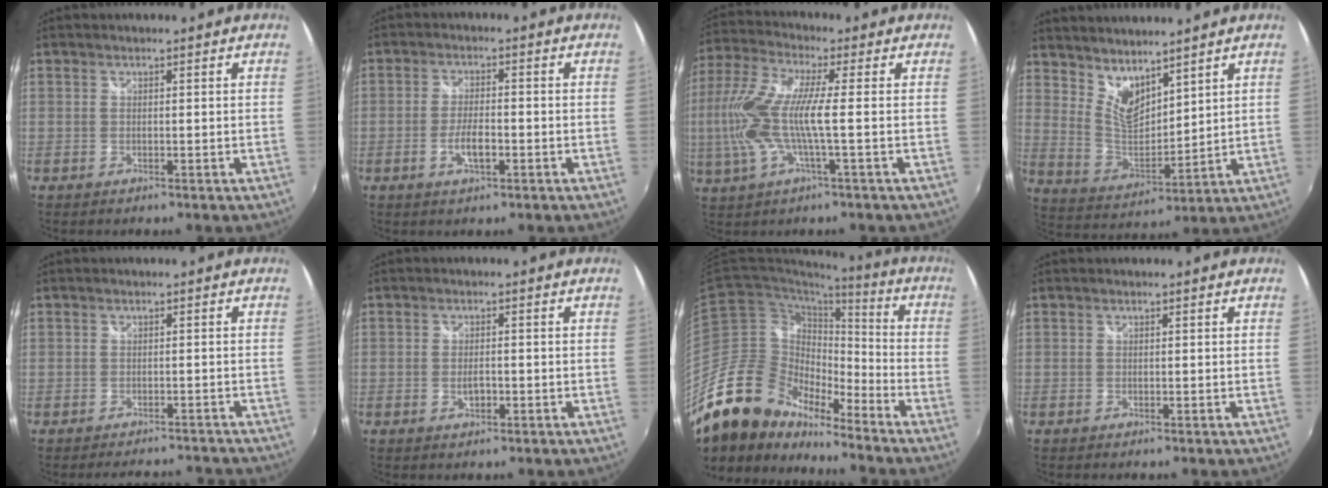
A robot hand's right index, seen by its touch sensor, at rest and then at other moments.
{"total": 4.6, "force": [-1.8, 1.5, 3.9], "torque": [-0.081, -0.002, -0.032]}
{"total": 13.1, "force": [-1.3, 1.7, 13.0], "torque": [-0.255, -0.003, -0.026]}
{"total": 8.8, "force": [7.0, 3.3, 4.2], "torque": [-0.073, -0.008, 0.141]}
{"total": 6.8, "force": [-6.0, 2.5, 2.0], "torque": [-0.036, 0.004, -0.076]}
{"total": 3.0, "force": [-0.9, 1.6, 2.3], "torque": [-0.040, -0.002, -0.015]}
{"total": 19.6, "force": [-16.0, 9.1, 6.9], "torque": [-0.134, 0.021, -0.294]}
{"total": 0.0}